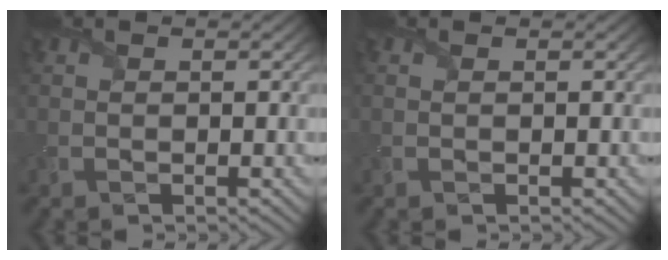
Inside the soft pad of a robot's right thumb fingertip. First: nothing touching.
{"total": 0.0}